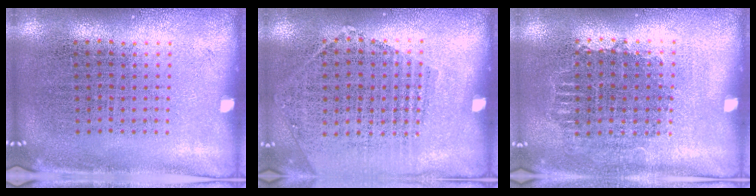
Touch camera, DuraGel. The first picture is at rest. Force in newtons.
{"total": 1.2, "press": 1.0, "slide": 0.5}
{"total": 0.8, "press": 0.7, "slide": 0.3}